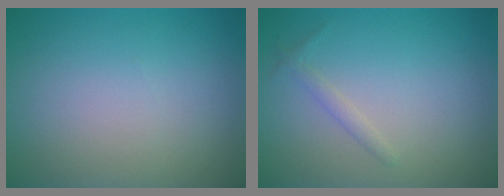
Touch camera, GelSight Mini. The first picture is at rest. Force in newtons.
{"total": 0.9, "press": 0.9, "slide": 0.1}